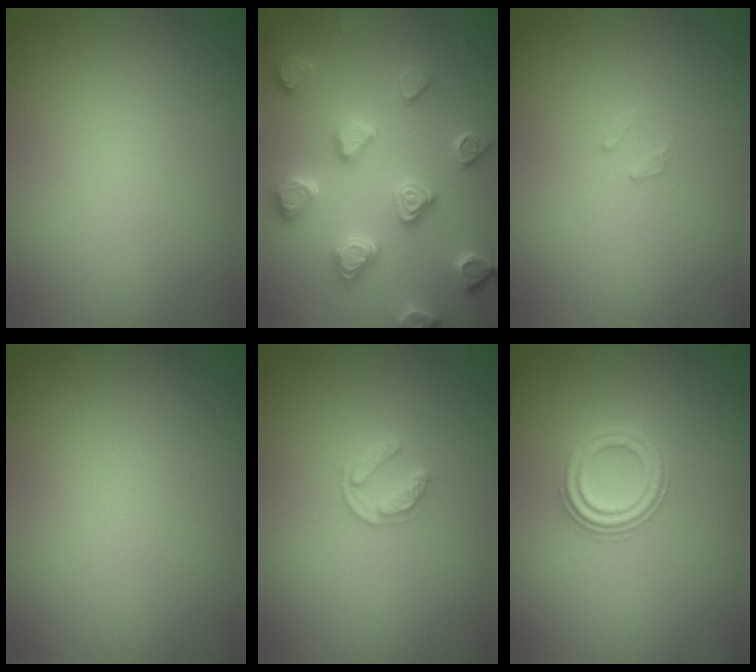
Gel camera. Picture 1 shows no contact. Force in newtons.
{"total": 4.6, "press": 4.5, "slide": 1.0}
{"total": 0.8, "press": 0.7, "slide": 0.1}
{"total": 0.0}
{"total": 1.8, "press": 1.8, "slide": 0.3}
{"total": 2.7, "press": 2.6, "slide": 1.0}